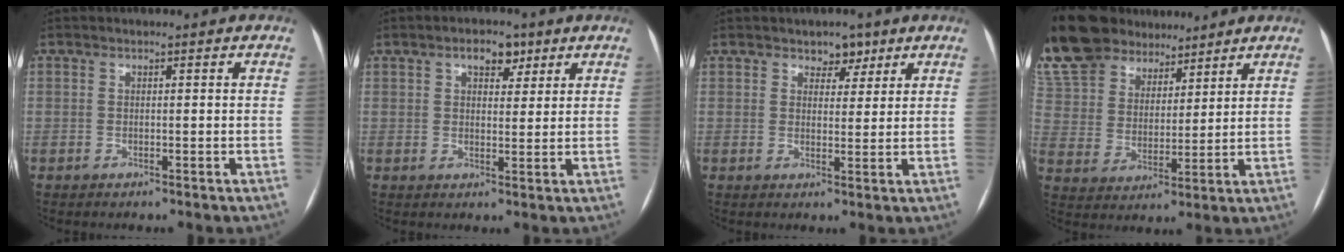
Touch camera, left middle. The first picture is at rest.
{"total": 4.2, "force": [2.5, 2.2, 2.6], "torque": [-0.037, 0.008, 0.038]}
{"total": 3.3, "force": [2.3, 2.0, 1.3], "torque": [-0.012, 0.001, 0.034]}
{"total": 18.9, "force": [15.8, 8.4, 5.9], "torque": [-0.145, 0.035, 0.292]}